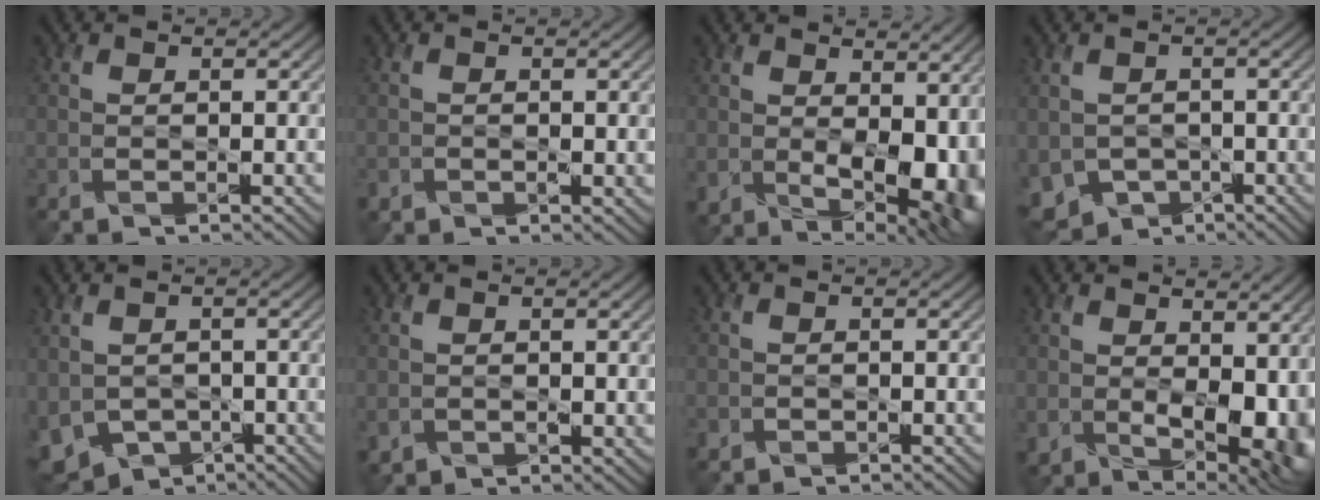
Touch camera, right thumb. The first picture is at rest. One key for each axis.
{"total": 1.7, "fx": -0.6, "fy": 1.4, "fz": 0.7, "tx": -0.011, "ty": -0.010, "tz": -0.010}
{"total": 11.6, "fx": 0.1, "fy": 8.3, "fz": 8.1, "tx": -0.138, "ty": -0.054, "tz": 0.043}
{"total": 4.7, "fx": -2.1, "fy": 3.8, "fz": 1.9, "tx": -0.055, "ty": -0.010, "tz": -0.041}
{"total": 5.0, "fx": -1.8, "fy": 3.8, "fz": 2.7, "tx": -0.078, "ty": -0.011, "tz": -0.033}
{"total": 2.3, "fx": 0.3, "fy": 2.1, "fz": 0.8, "tx": -0.031, "ty": -0.014, "tz": 0.009}
{"total": 0.9, "fx": -0.5, "fy": 0.7, "fz": -0.1, "tx": -0.001, "ty": -0.003, "tz": -0.008}
{"total": 10.4, "fx": 0.7, "fy": 7.5, "fz": 7.2, "tx": -0.138, "ty": -0.052, "tz": 0.049}